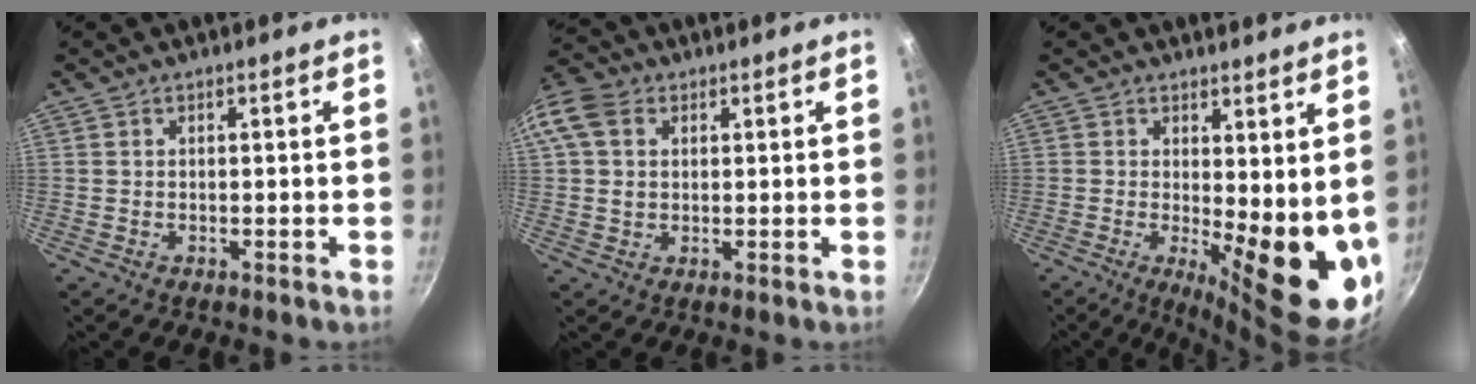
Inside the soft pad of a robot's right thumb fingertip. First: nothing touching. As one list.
[{"total": 10.7, "force": [2.9, 8.3, 6.0], "torque": [-0.131, 0.015, 0.043]}, {"total": 13.7, "force": [0.7, 5.0, 12.8], "torque": [-0.136, -0.034, 0.021]}]